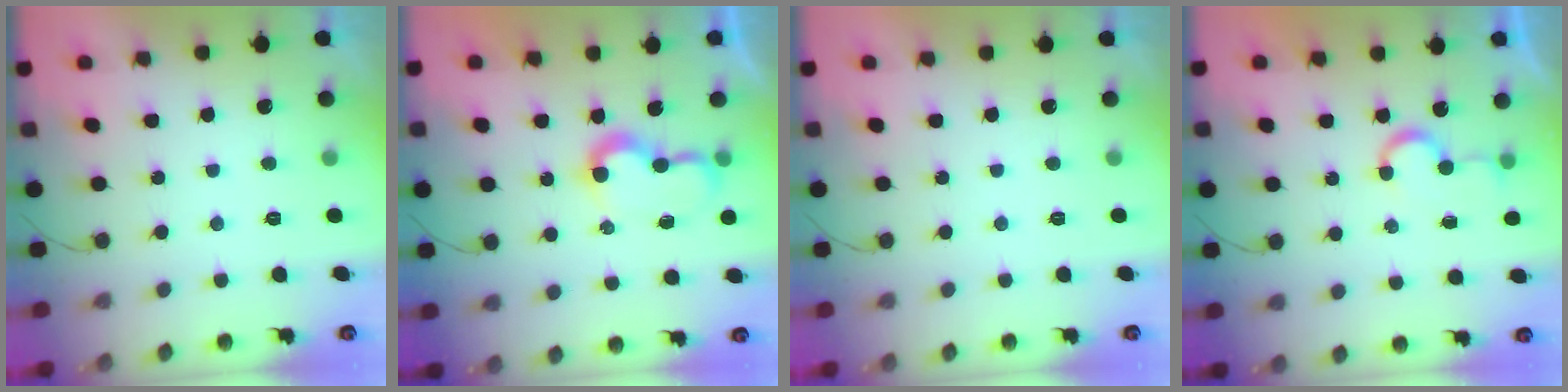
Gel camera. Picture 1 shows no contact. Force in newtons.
{"total": 7.6, "press": 7.6, "slide": 0.6}
{"total": 1.7, "press": 1.7, "slide": 0.1}
{"total": 4.6, "press": 4.0, "slide": 2.3}